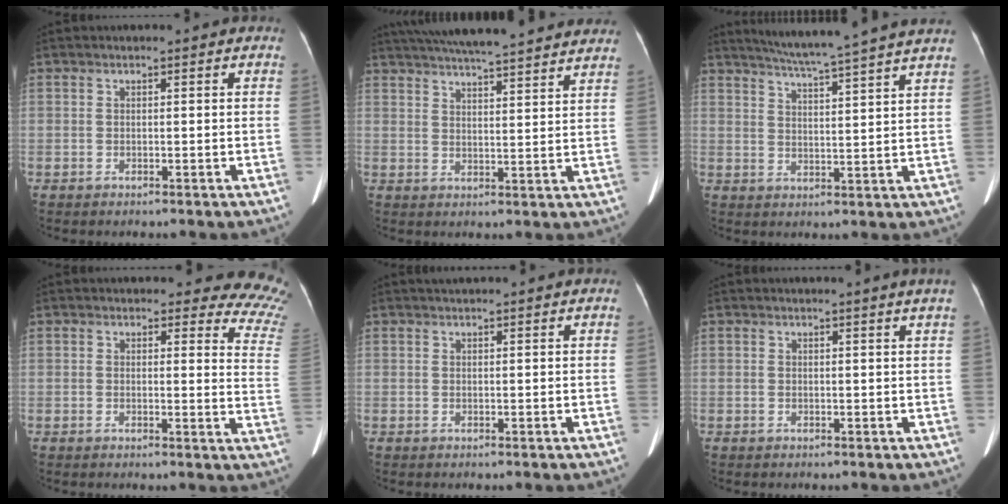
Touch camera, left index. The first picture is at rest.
{"total": 23.7, "force": [21.2, 2.1, 10.4], "torque": [-0.172, 0.024, 0.280]}
{"total": 15.0, "force": [13.1, -1.6, 7.1], "torque": [-0.120, -0.008, 0.171]}
{"total": 11.3, "force": [10.9, 2.6, 1.3], "torque": [0.033, -0.089, 0.065]}
{"total": 1.6, "force": [1.4, -0.2, 0.7], "torque": [-0.008, 0.018, 0.030]}
{"total": 1.6, "force": [1.3, -0.6, 0.8], "torque": [-0.018, -0.007, 0.020]}